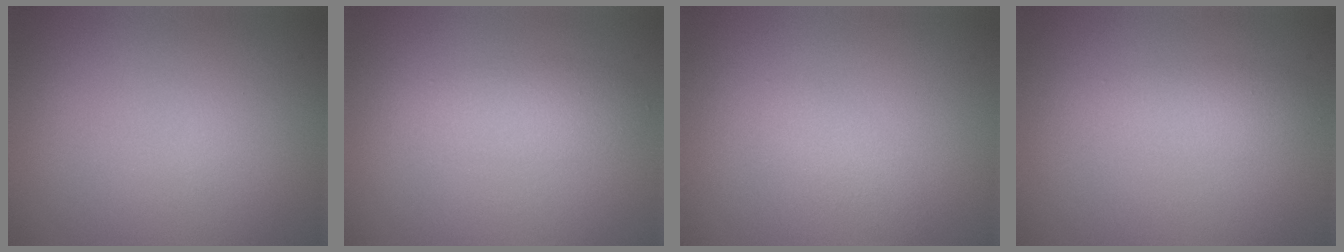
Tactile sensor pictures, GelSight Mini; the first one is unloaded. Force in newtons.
{"total": 2.3, "press": 2.3, "slide": 0.2}
{"total": 1.4, "press": 1.4, "slide": 0.0}
{"total": 2.0, "press": 2.0, "slide": 0.0}